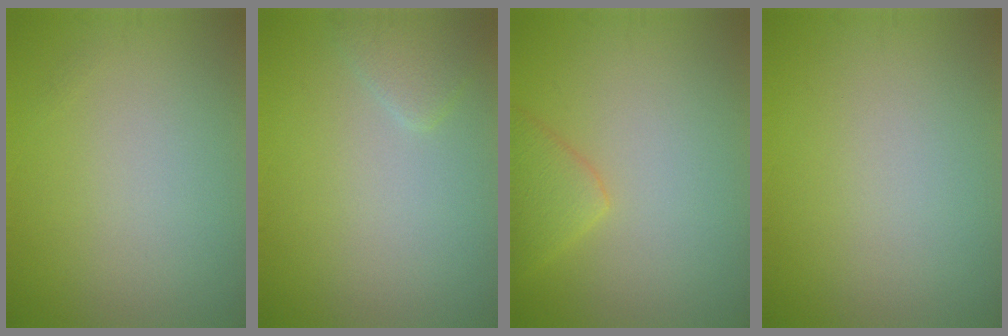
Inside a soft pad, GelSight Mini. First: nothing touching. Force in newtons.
{"total": 1.6, "press": 1.6, "slide": 0.1}
{"total": 2.7, "press": 2.7, "slide": 0.2}
{"total": 0.0}